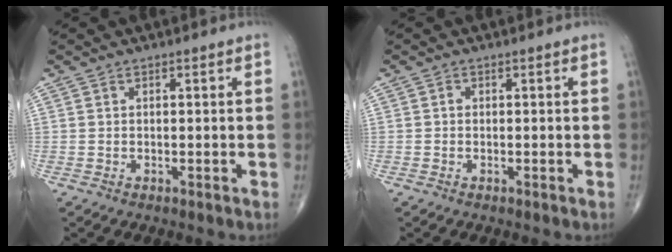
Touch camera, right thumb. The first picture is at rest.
{"total": 0.6, "force": [0.0, 0.5, 0.3], "torque": [-0.001, 0.002, -0.003]}